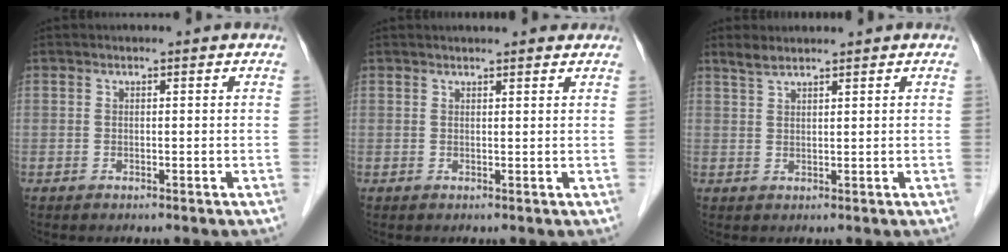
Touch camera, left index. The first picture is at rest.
{"total": 4.7, "force": [4.1, 0.9, 2.0], "torque": [-0.025, 0.017, 0.048]}
{"total": 2.0, "force": [1.9, 0.2, 0.8], "torque": [-0.021, 0.010, 0.041]}